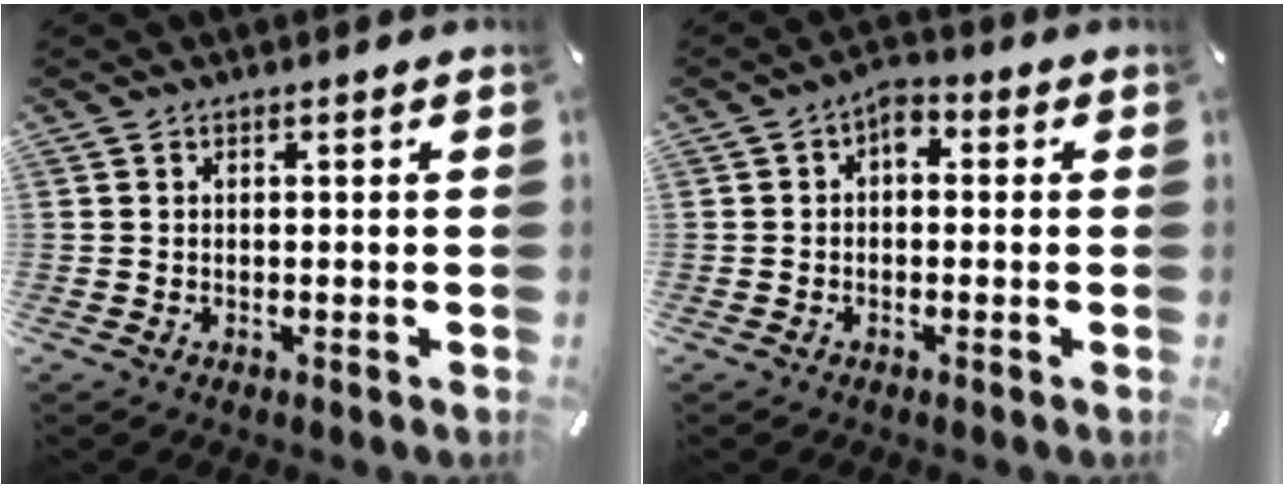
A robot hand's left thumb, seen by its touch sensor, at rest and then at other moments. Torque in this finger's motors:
{"motor_torque": [0.65, 0.94, 0.20, -0.48, 0.10]}